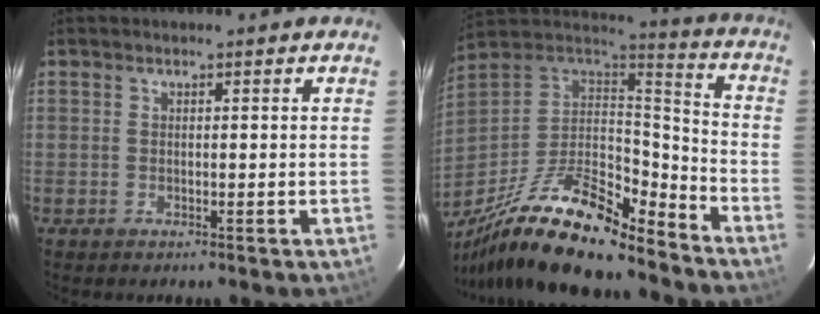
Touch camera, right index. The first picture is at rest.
{"total": 25.3, "force": [-18.7, 7.1, 15.4], "torque": [-0.294, -0.039, -0.325]}